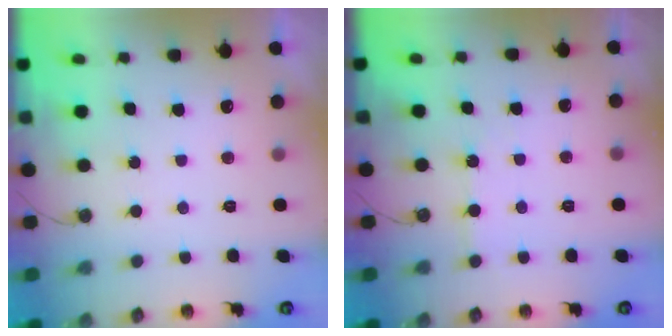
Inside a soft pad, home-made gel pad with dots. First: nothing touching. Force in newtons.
{"total": 3.8, "press": 3.8, "slide": 0.7}